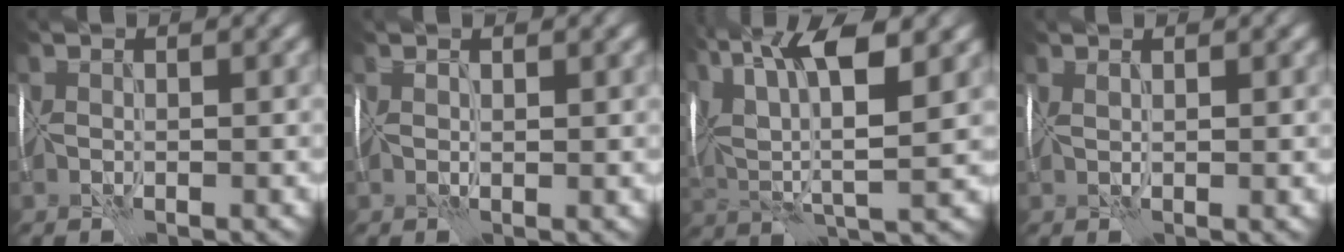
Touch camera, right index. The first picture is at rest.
{"total": 1.1, "force": [0.8, 0.4, 0.6], "torque": [-0.004, 0.000, 0.016]}
{"total": 10.8, "force": [5.3, 3.7, 8.6], "torque": [-0.172, 0.021, 0.095]}
{"total": 1.6, "force": [1.0, 0.4, 1.1], "torque": [-0.012, 0.004, 0.019]}